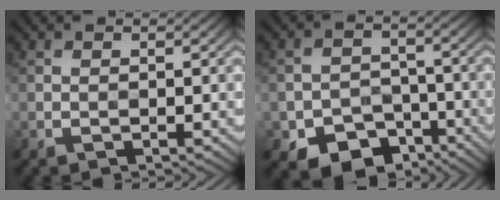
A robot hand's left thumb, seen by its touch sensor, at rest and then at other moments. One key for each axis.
{"total": 7.8, "fx": -4.9, "fy": 5.1, "fz": 3.4, "tx": -0.058, "ty": -0.021, "tz": -0.080}